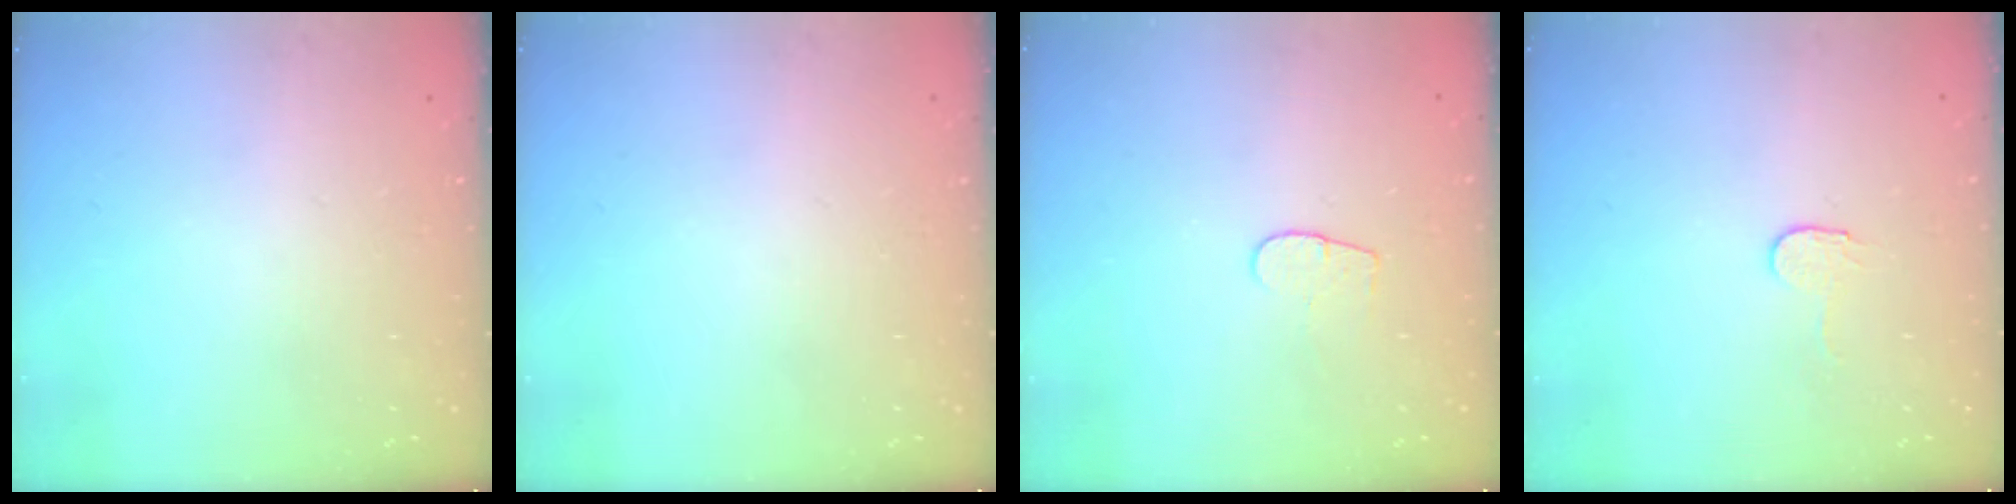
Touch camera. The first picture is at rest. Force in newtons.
{"total": 0.0}
{"total": 4.4, "press": 4.4, "slide": 0.3}
{"total": 2.9, "press": 2.9, "slide": 0.3}